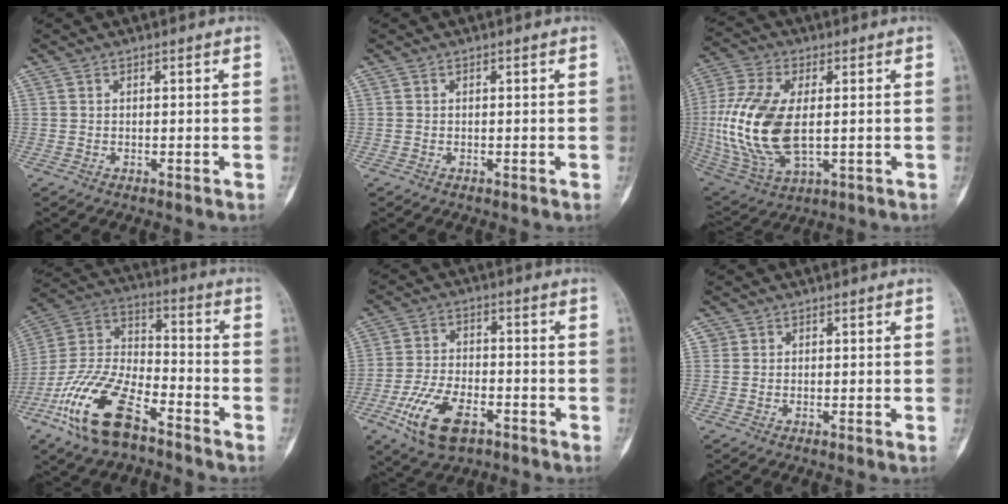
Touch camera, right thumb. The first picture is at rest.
{"total": 0.0}
{"total": 20.2, "force": [0.3, 10.9, 17.0], "torque": [-0.375, -0.012, 0.017]}
{"total": 18.4, "force": [-10.5, 8.1, 12.8], "torque": [-0.256, 0.056, -0.204]}
{"total": 11.8, "force": [-5.7, 6.1, 8.4], "torque": [-0.164, 0.014, -0.101]}
{"total": 0.8, "force": [0.2, 0.8, 0.1], "torque": [0.006, 0.001, 0.002]}